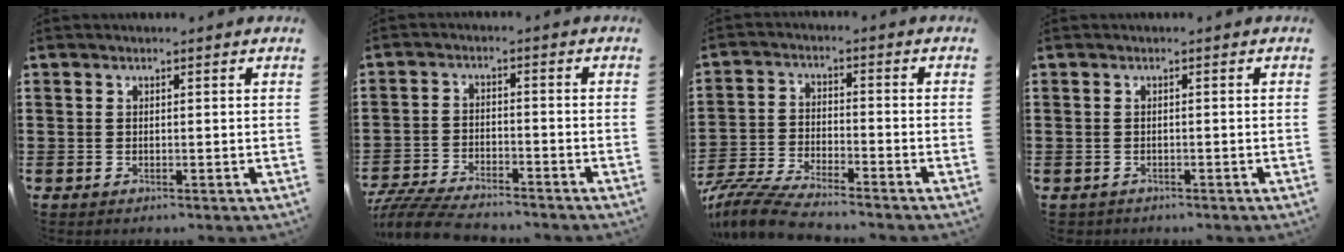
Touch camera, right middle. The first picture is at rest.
{"total": 6.2, "force": [-5.9, 0.8, 1.7], "torque": [-0.047, -0.001, -0.119]}
{"total": 6.7, "force": [-6.3, 0.6, 2.3], "torque": [-0.061, -0.006, -0.124]}
{"total": 0.6, "force": [-0.6, 0.2, -0.1], "torque": [-0.001, 0.001, -0.014]}